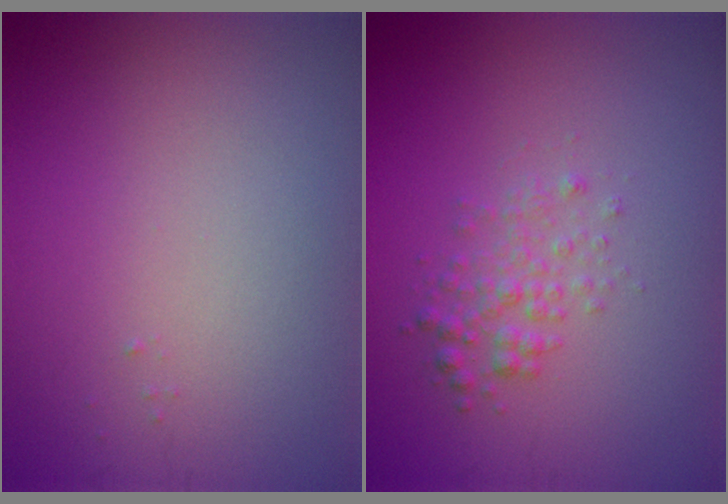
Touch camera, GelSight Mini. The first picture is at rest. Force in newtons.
{"total": 2.0, "press": 2.0, "slide": 0.1}